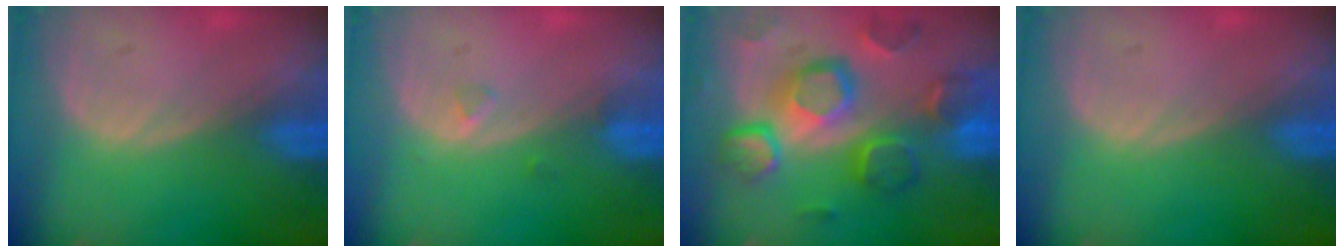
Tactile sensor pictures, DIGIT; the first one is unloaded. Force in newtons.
{"total": 1.0, "press": 1.0, "slide": 0.2}
{"total": 12.4, "press": 10.6, "slide": 6.3}
{"total": 0.0}